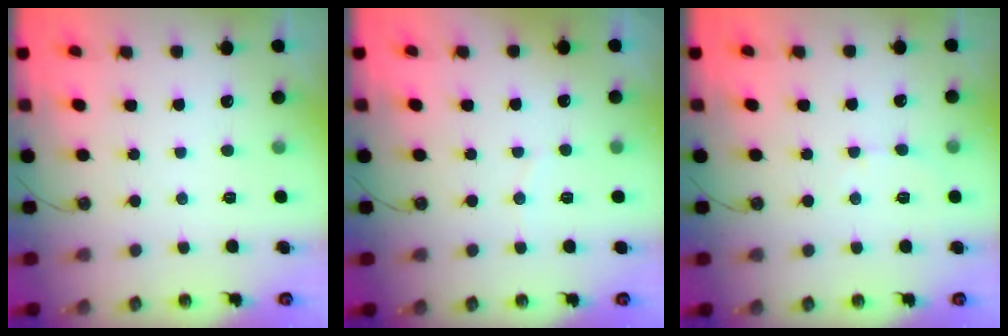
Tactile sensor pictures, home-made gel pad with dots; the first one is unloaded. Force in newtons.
{"total": 2.3, "press": 2.0, "slide": 1.0}
{"total": 6.7, "press": 6.7, "slide": 0.3}